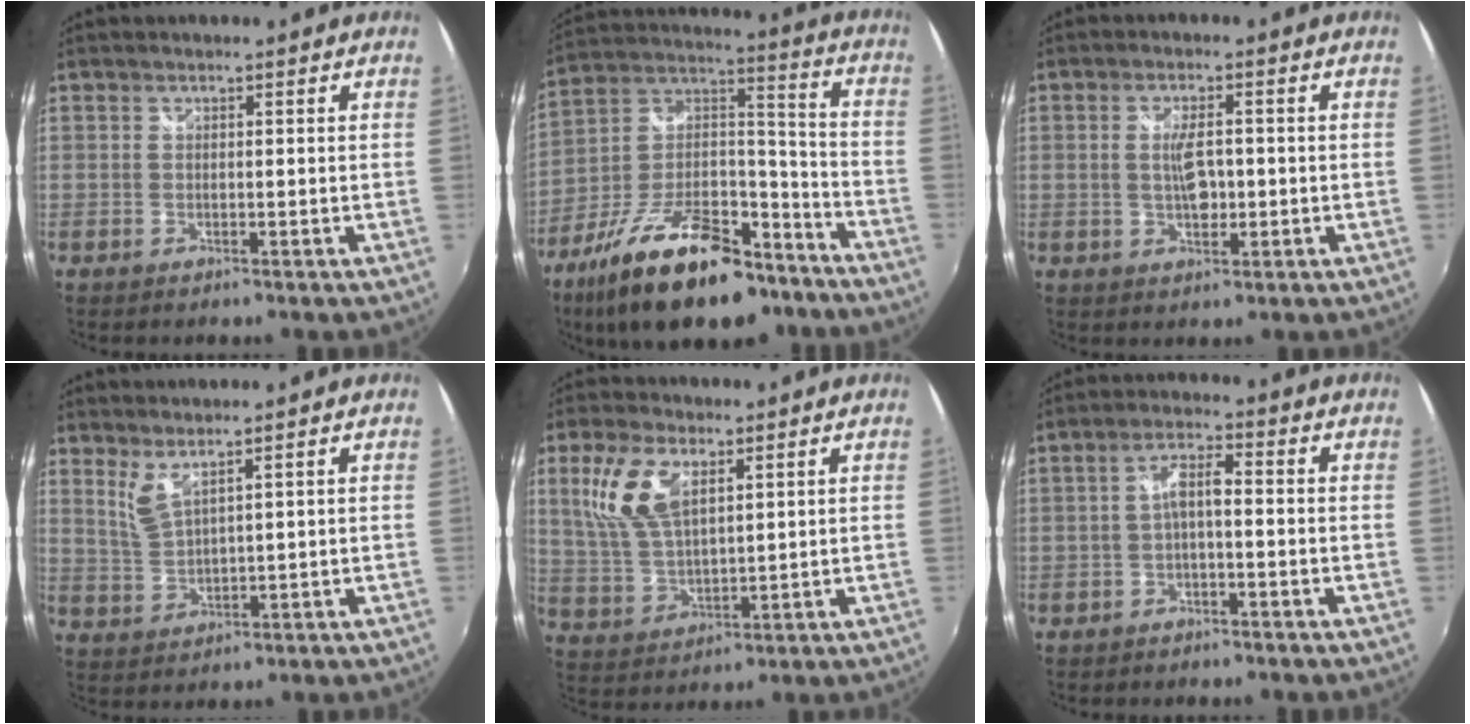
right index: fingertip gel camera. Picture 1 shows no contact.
{"total": 26.2, "force": [-17.1, 11.5, 16.2], "torque": [-0.300, 0.004, -0.268]}
{"total": 7.7, "force": [0.7, 5.3, 5.5], "torque": [-0.090, 0.002, 0.018]}
{"total": 3.6, "force": [2.7, 0.4, 2.4], "torque": [-0.050, -0.004, 0.057]}
{"total": 10.9, "force": [4.6, 5.2, 8.4], "torque": [-0.177, 0.011, 0.100]}
{"total": 4.0, "force": [-1.0, 1.0, 3.8], "torque": [-0.076, 0.012, -0.018]}